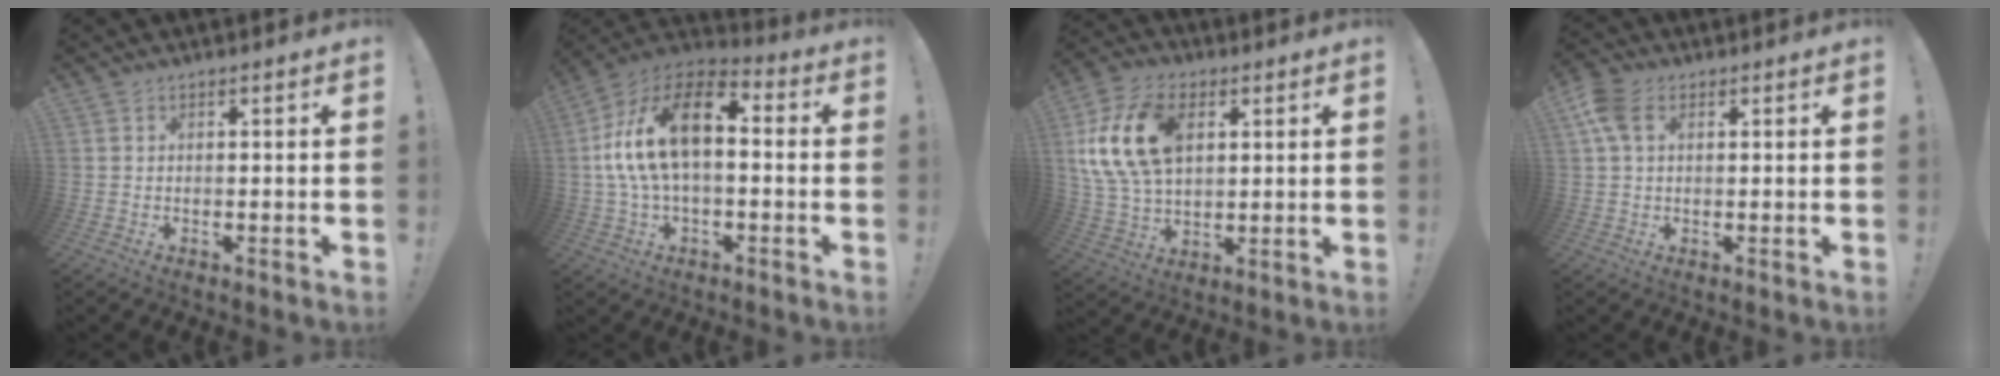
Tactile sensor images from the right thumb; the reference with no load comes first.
{"total": 20.2, "force": [3.5, 11.4, 16.2], "torque": [-0.291, 0.002, 0.065]}
{"total": 19.0, "force": [4.9, 12.5, 13.4], "torque": [-0.249, -0.007, 0.089]}
{"total": 6.6, "force": [2.3, 4.3, 4.4], "torque": [-0.088, 0.003, 0.048]}